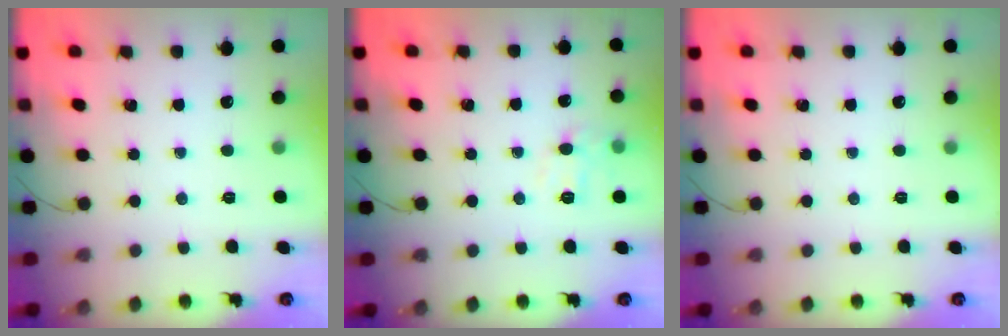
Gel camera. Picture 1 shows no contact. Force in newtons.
{"total": 7.7, "press": 7.5, "slide": 1.4}
{"total": 0.0}